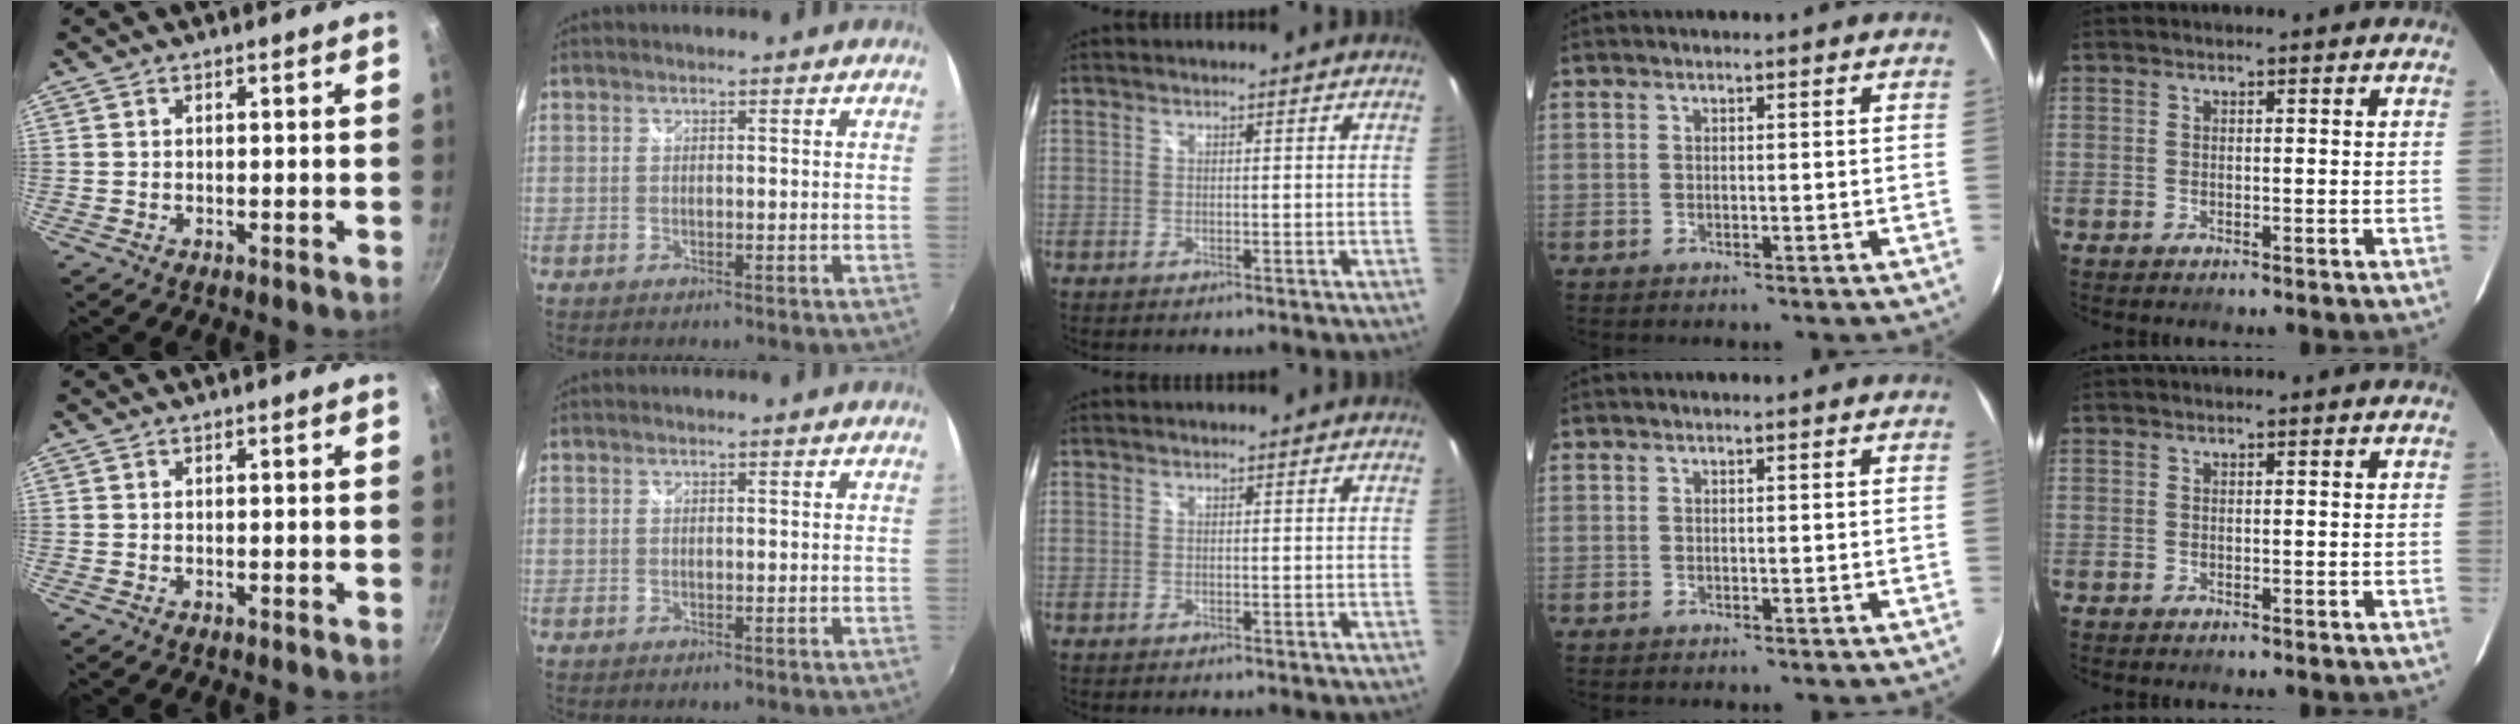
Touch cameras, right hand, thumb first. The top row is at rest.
{}